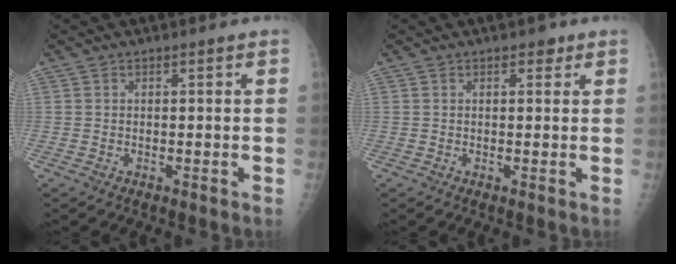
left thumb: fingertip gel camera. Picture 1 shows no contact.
{"total": 2.0, "force": [1.1, 1.0, 1.3], "torque": [-0.009, -0.002, 0.013]}